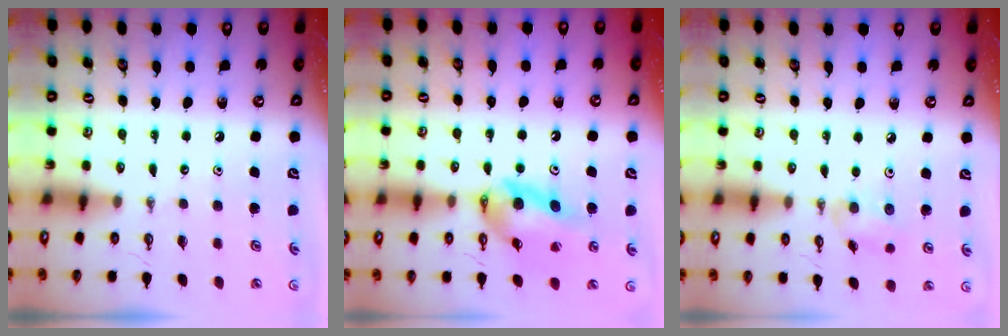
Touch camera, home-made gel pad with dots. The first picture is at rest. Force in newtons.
{"total": 12.2, "press": 12.1, "slide": 1.8}
{"total": 5.5, "press": 5.4, "slide": 0.9}